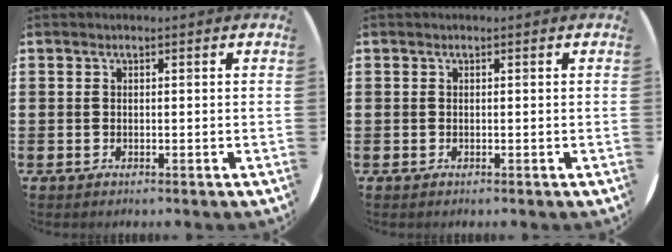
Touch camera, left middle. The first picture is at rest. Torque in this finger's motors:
{"motor_torque": [0.61, -0.94, -0.02, 0.02]}